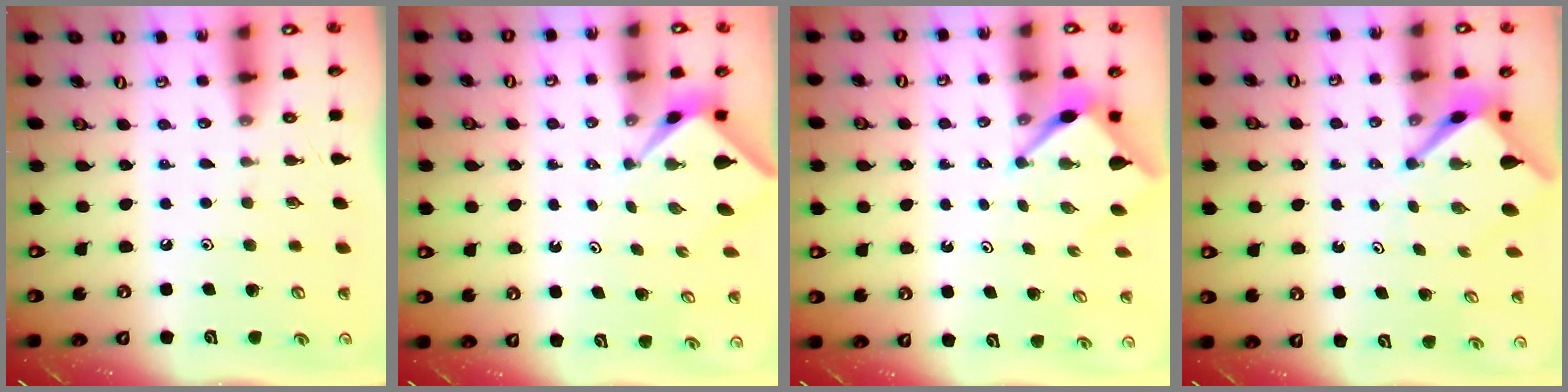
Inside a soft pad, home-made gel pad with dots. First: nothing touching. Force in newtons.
{"total": 2.2, "press": 2.2, "slide": 0.2}
{"total": 3.6, "press": 3.6, "slide": 0.3}
{"total": 4.4, "press": 4.3, "slide": 0.5}